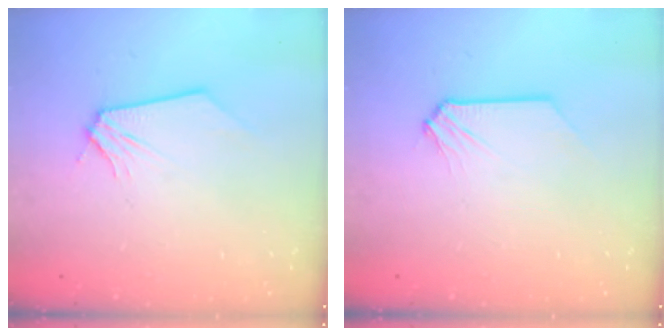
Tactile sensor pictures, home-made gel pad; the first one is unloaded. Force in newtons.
{"total": 0.6, "press": 0.6, "slide": 0.0}